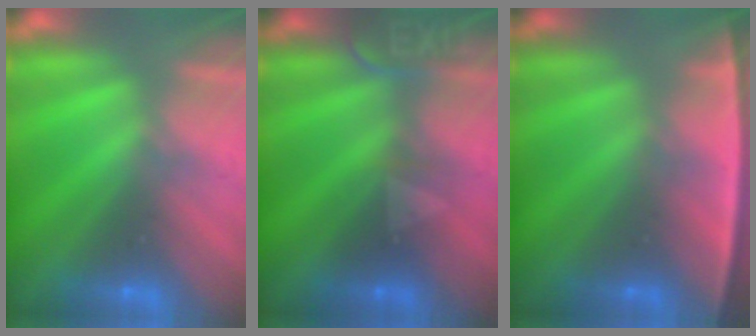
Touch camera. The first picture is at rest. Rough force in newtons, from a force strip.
{"total": 2.4}
{"total": 2.2}